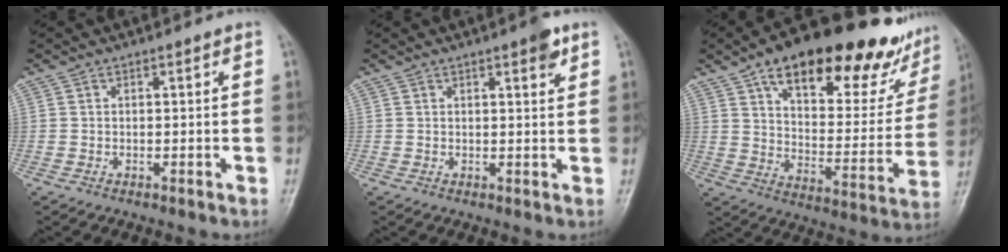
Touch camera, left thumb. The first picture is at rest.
{"total": 3.0, "force": [1.8, 0.8, 2.3], "torque": [-0.026, -0.008, 0.020]}
{"total": 28.9, "force": [19.1, 11.0, 18.6], "torque": [-0.225, -0.051, 0.273]}